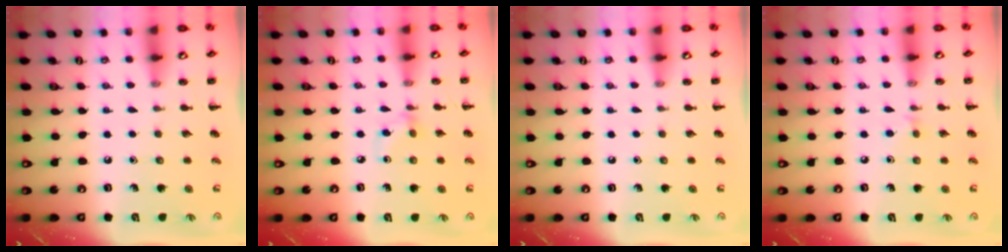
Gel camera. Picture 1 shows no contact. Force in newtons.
{"total": 3.0, "press": 2.9, "slide": 0.8}
{"total": 0.0}
{"total": 3.5, "press": 3.2, "slide": 1.5}